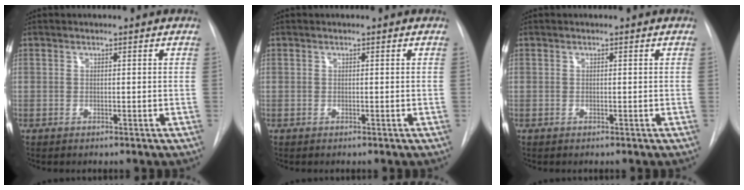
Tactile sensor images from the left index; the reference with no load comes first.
{"total": 0.0}
{"total": 0.0}